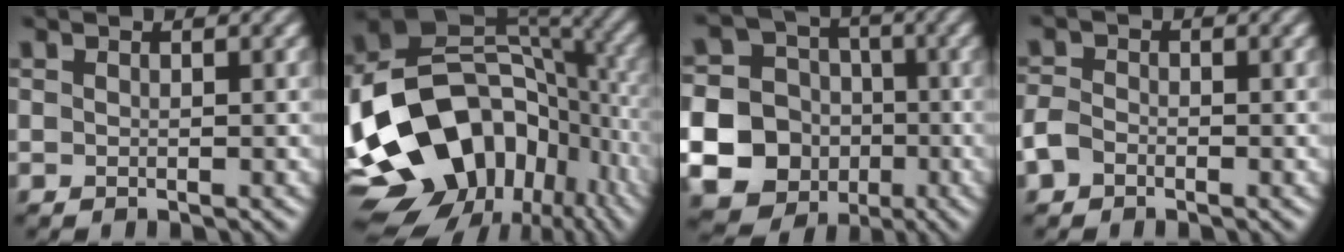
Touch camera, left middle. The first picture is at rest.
{"total": 16.8, "force": [-5.9, 11.8, 10.4], "torque": [-0.186, 0.003, -0.114]}
{"total": 22.1, "force": [-5.7, 20.8, 4.8], "torque": [-0.162, -0.032, -0.132]}
{"total": 1.9, "force": [-1.3, 1.2, 0.7], "torque": [-0.012, 0.002, -0.033]}